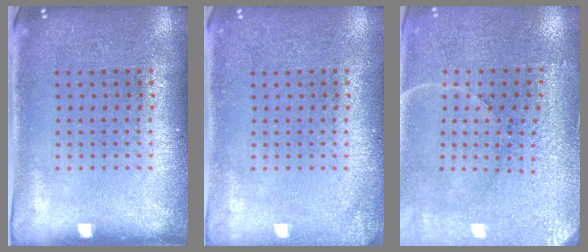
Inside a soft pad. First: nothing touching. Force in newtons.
{"total": 1.1, "press": 1.1, "slide": 0.1}
{"total": 3.2, "press": 3.1, "slide": 0.4}